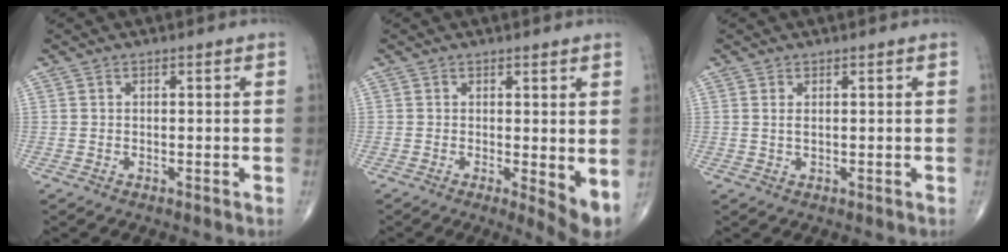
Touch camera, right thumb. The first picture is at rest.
{"total": 5.2, "force": [0.3, 1.6, 4.9], "torque": [-0.068, -0.014, 0.008]}
{"total": 1.0, "force": [0.3, 0.4, 0.9], "torque": [-0.017, 0.000, 0.008]}